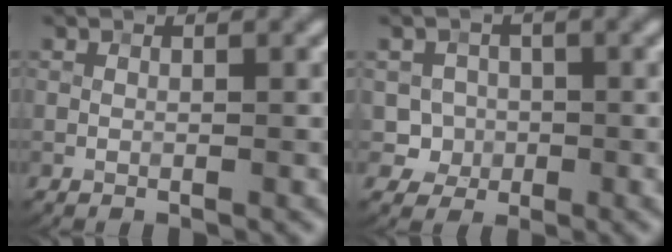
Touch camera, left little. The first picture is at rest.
{"total": 2.8, "force": [0.0, 2.7, 0.8], "torque": [-0.005, -0.004, 0.002]}